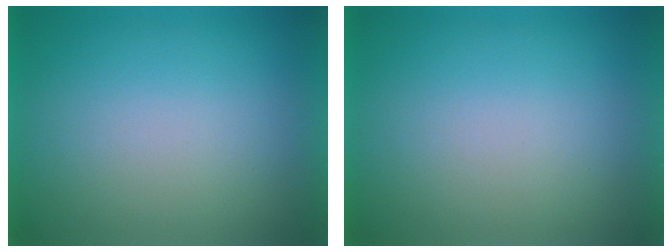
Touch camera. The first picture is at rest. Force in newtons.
{"total": 0.0}